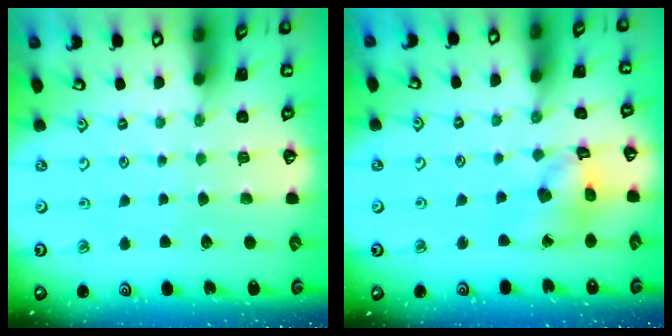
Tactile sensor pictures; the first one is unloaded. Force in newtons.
{"total": 11.7, "press": 11.6, "slide": 1.6}